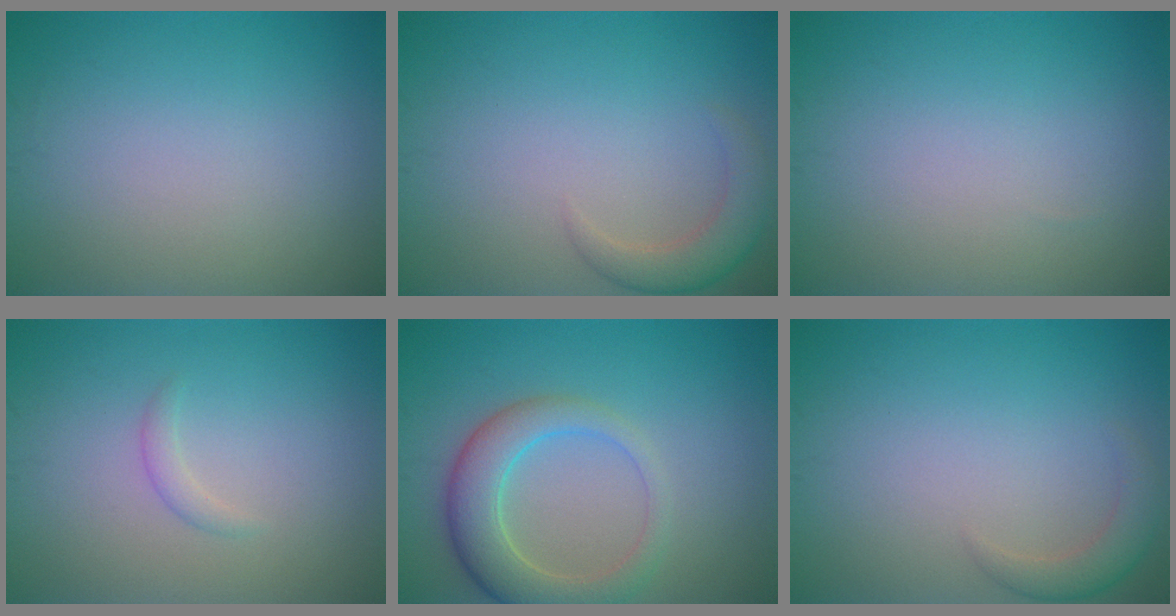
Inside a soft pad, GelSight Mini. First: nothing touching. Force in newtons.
{"total": 2.9, "press": 2.9, "slide": 0.3}
{"total": 0.0}
{"total": 1.0, "press": 1.0, "slide": 0.0}
{"total": 5.2, "press": 5.1, "slide": 0.4}
{"total": 2.2, "press": 2.2, "slide": 0.2}